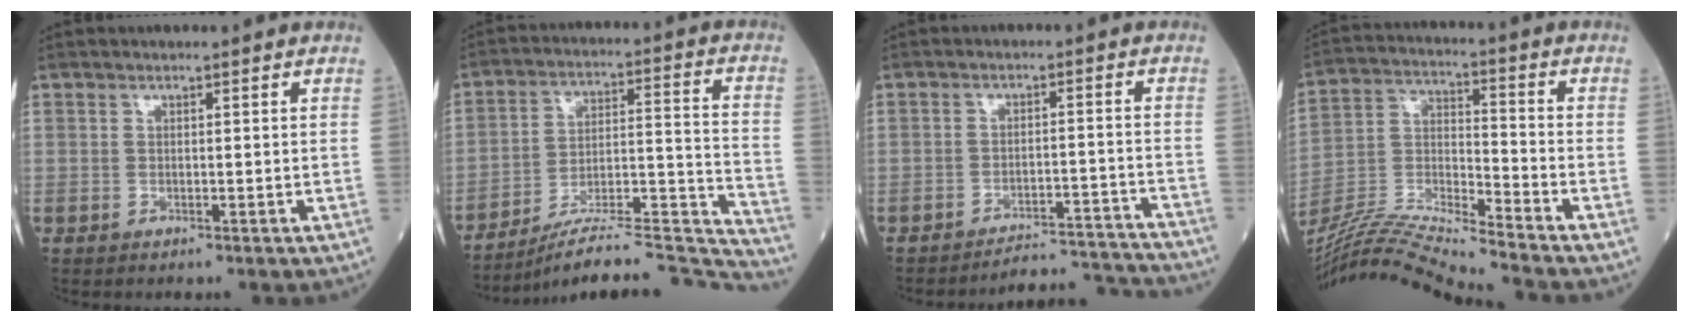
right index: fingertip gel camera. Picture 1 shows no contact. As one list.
[{"total": 22.4, "force": [-21.7, -0.5, 5.5], "torque": [-0.050, 0.026, -0.317]}, {"total": 10.1, "force": [-10.0, -1.1, -0.8], "torque": [0.019, 0.017, -0.137]}, {"total": 16.1, "force": [-15.0, -2.2, 5.5], "torque": [-0.102, 0.005, -0.277]}]